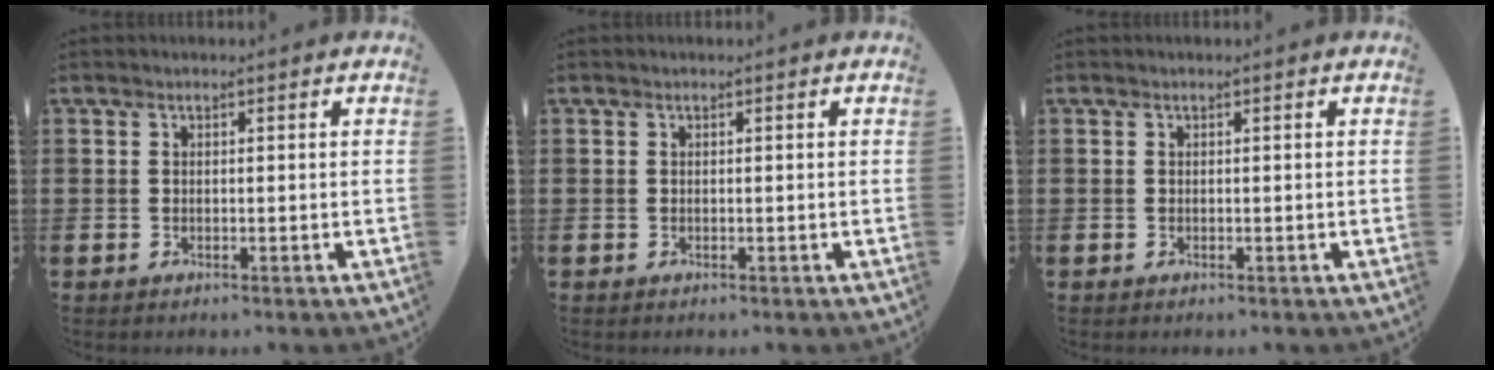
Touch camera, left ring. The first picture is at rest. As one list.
[{"total": 0.0}, {"total": 0.0}]